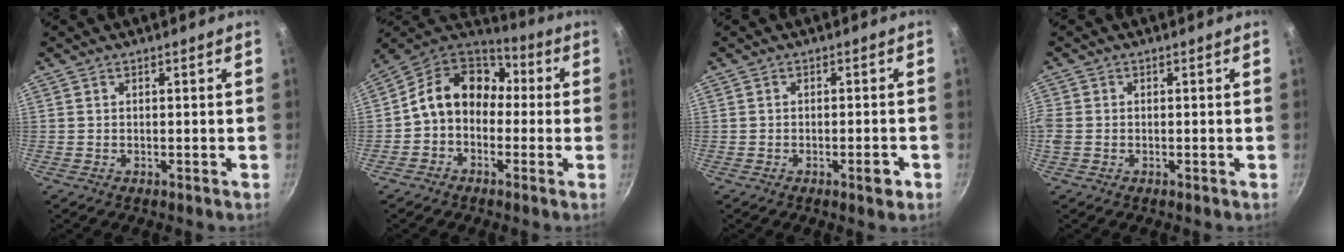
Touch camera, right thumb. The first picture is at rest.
{"total": 13.2, "force": [0.0, 10.5, 8.0], "torque": [-0.100, 0.047, -0.025]}
{"total": 1.7, "force": [-1.0, 0.7, 1.2], "torque": [-0.013, 0.013, -0.012]}
{"total": 2.9, "force": [-0.4, 2.4, 1.7], "torque": [-0.038, 0.000, -0.012]}